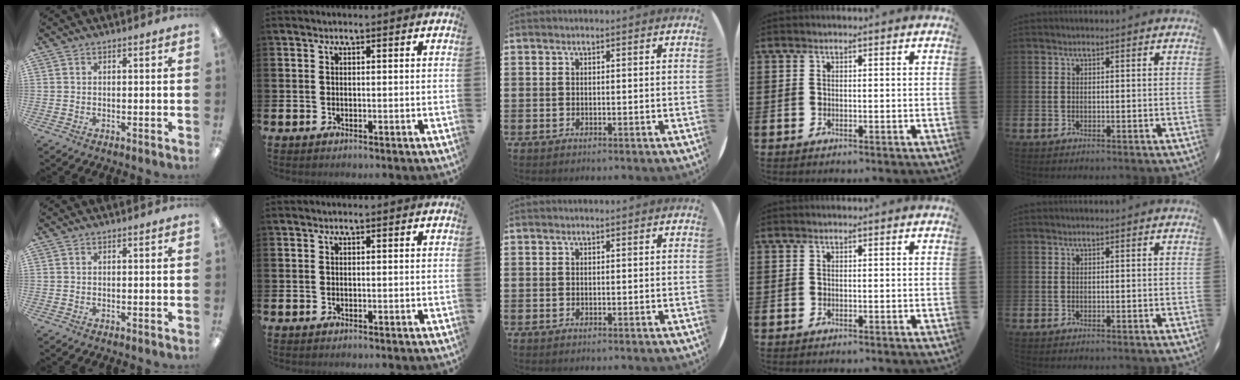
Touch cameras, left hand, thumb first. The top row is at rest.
{}